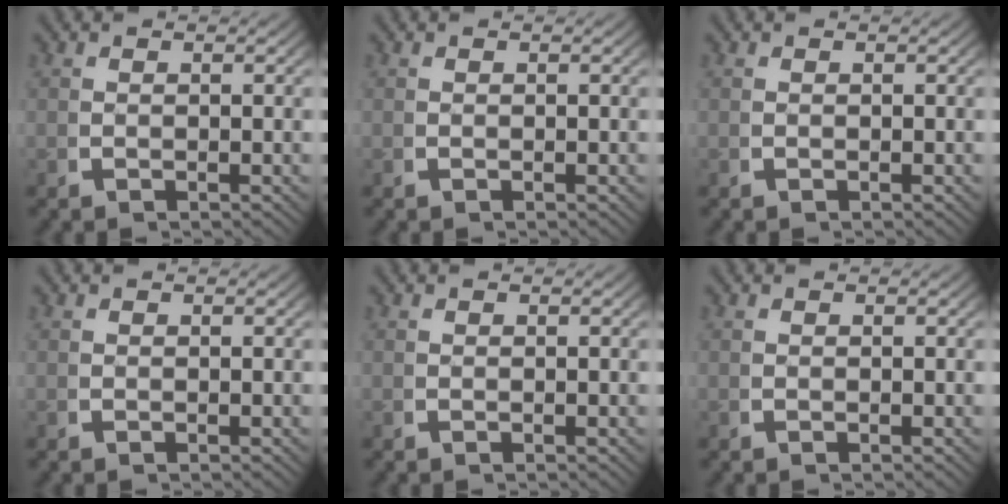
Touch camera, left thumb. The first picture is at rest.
{"total": 0.0}
{"total": 0.0}
{"total": 0.0}
{"total": 0.0}
{"total": 0.0}